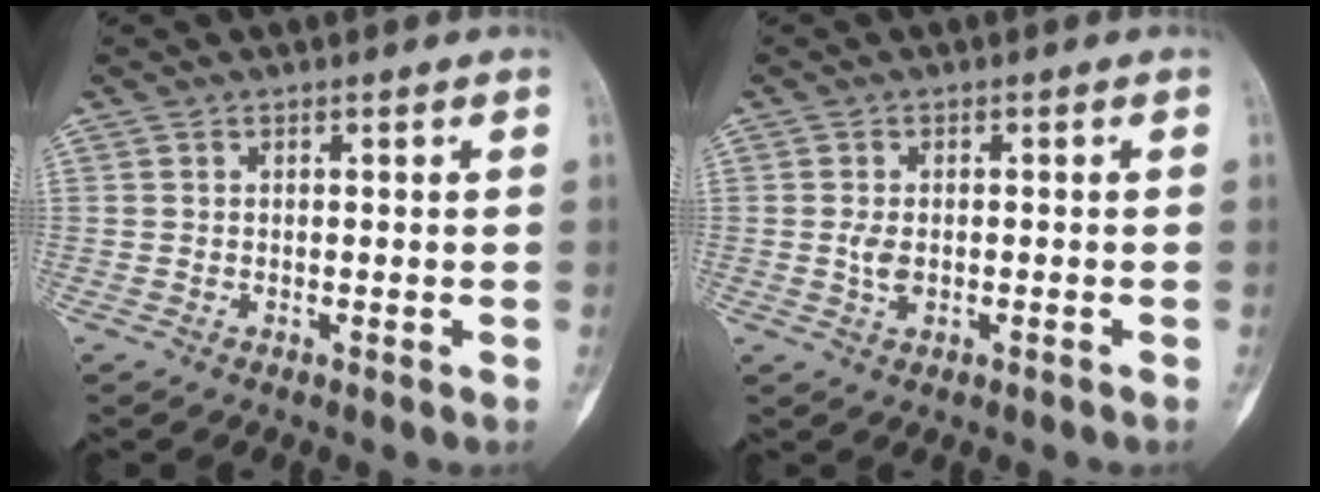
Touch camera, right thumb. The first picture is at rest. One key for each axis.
{"total": 2.4, "fx": -0.4, "fy": 1.2, "fz": 2.0, "tx": -0.049, "ty": 0.003, "tz": -0.005}